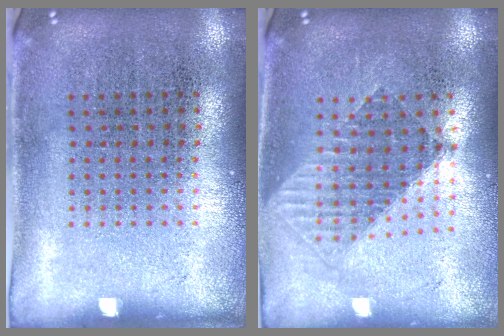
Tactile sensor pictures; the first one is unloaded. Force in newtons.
{"total": 1.5, "press": 1.3, "slide": 0.8}